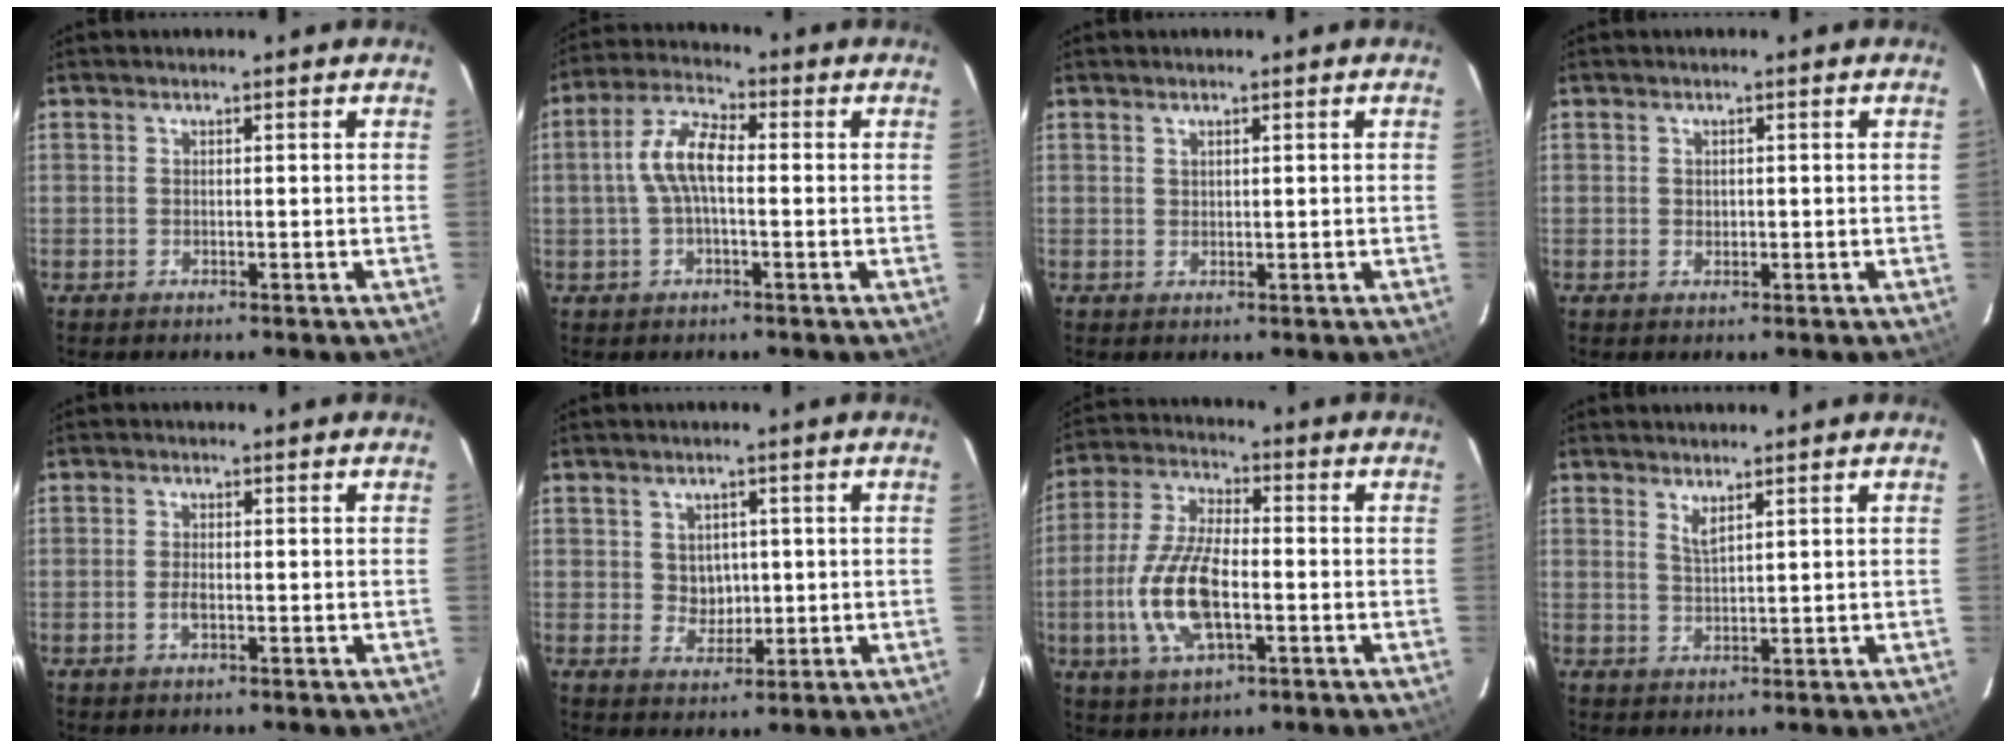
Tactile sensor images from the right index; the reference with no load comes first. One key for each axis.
{"total": 7.9, "fx": -0.2, "fy": 3.3, "fz": 7.2, "tx": -0.149, "ty": 0.020, "tz": -0.007}
{"total": 0.9, "fx": 0.6, "fy": 0.4, "fz": 0.4, "tx": -0.006, "ty": 0.002, "tz": 0.013}
{"total": 0.9, "fx": 0.1, "fy": 0.9, "fz": 0.2, "tx": 0.000, "ty": 0.001, "tz": 0.004}
{"total": 1.9, "fx": -0.7, "fy": 0.8, "fz": 1.5, "tx": -0.033, "ty": 0.000, "tz": -0.013}
{"total": 4.1, "fx": 0.5, "fy": 3.7, "fz": 1.7, "tx": -0.024, "ty": 0.004, "tz": 0.016}
{"total": 13.8, "fx": -3.2, "fy": 5.7, "fz": 12.1, "tx": -0.261, "ty": -0.001, "tz": -0.061}
{"total": 2.0, "fx": 1.5, "fy": 0.2, "fz": 1.4, "tx": -0.026, "ty": -0.004, "tz": 0.025}